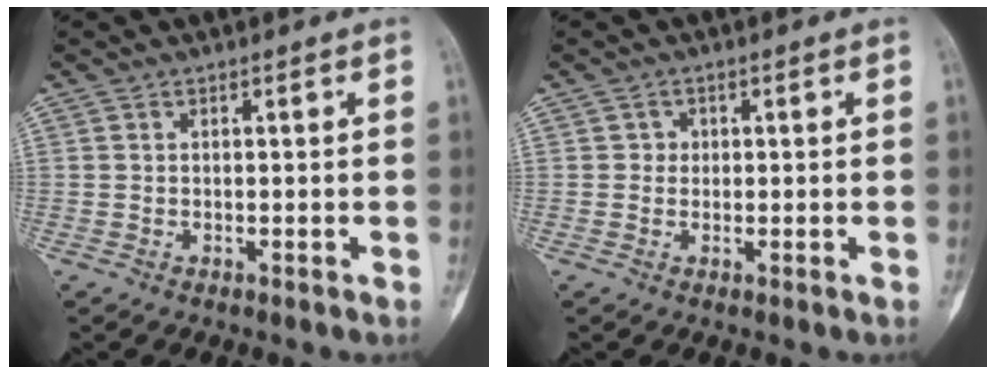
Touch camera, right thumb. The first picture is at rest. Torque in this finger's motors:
{"motor_torque": [-0.17, 0.40, 0.11, -0.07, -0.04]}